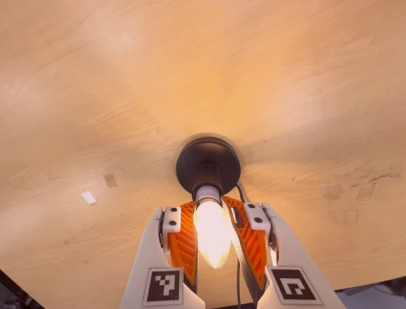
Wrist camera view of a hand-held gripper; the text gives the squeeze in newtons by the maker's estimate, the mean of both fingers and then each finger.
{"total": 21.8, "left": 22.6, "right": 21.0}